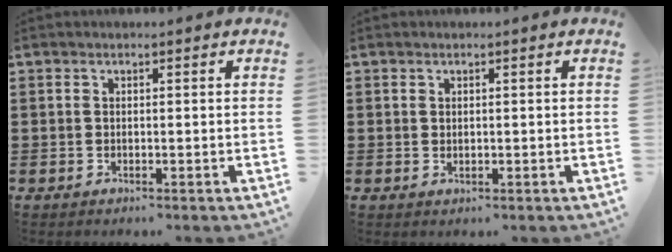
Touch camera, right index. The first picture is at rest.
{"total": 0.6, "force": [0.3, 0.4, 0.2], "torque": [-0.004, 0.004, 0.006]}